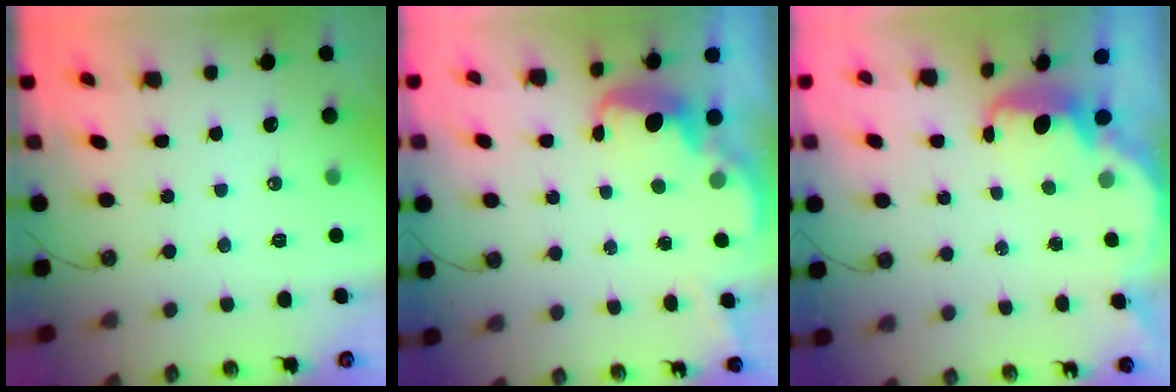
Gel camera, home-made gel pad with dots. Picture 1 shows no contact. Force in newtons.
{"total": 2.7, "press": 2.6, "slide": 0.4}
{"total": 2.5, "press": 2.5, "slide": 0.6}